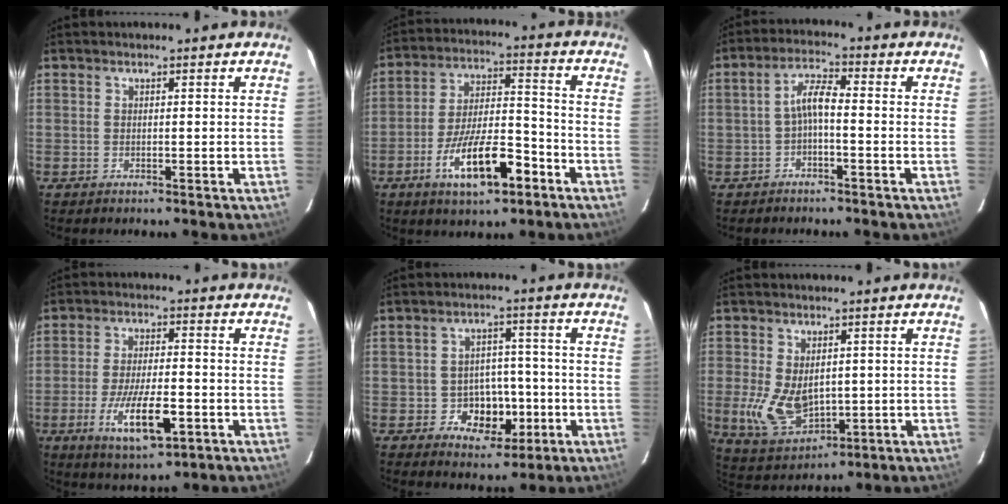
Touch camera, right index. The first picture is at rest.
{"total": 14.1, "force": [-7.4, 4.7, 11.1], "torque": [-0.209, -0.001, -0.119]}
{"total": 4.1, "force": [-1.4, 1.0, 3.7], "torque": [-0.079, 0.014, -0.028]}
{"total": 11.6, "force": [-4.8, 3.6, 9.9], "torque": [-0.201, -0.020, -0.078]}
{"total": 7.8, "force": [-2.8, 6.5, 3.4], "torque": [-0.067, 0.016, -0.025]}
{"total": 9.5, "force": [-0.2, 6.1, 7.2], "torque": [-0.158, -0.012, 0.013]}